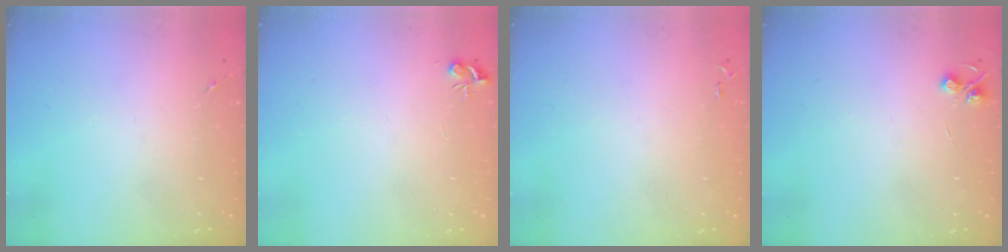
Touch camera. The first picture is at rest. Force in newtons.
{"total": 4.7, "press": 4.7, "slide": 0.6}
{"total": 2.6, "press": 2.6, "slide": 0.3}
{"total": 4.6, "press": 4.6, "slide": 0.6}